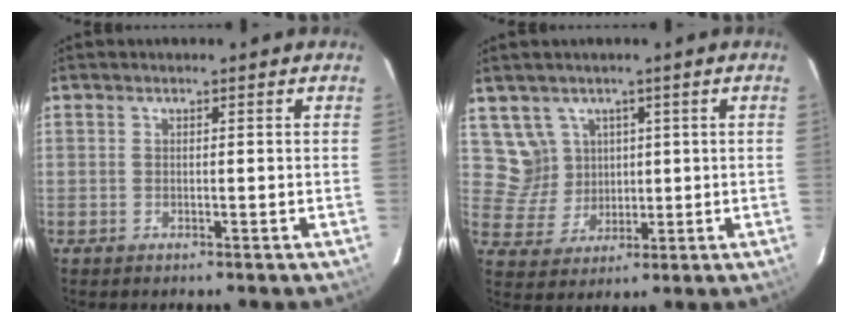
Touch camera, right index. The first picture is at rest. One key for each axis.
{"total": 6.3, "fx": 2.8, "fy": 5.6, "fz": 0.6, "tx": -0.012, "ty": 0.011, "tz": 0.068}